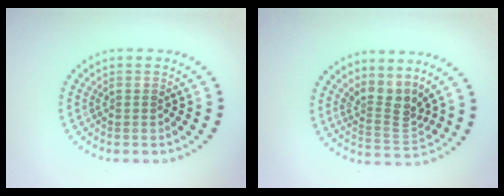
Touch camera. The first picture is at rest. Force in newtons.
{"total": 3.3, "press": 2.3, "slide": 2.4}